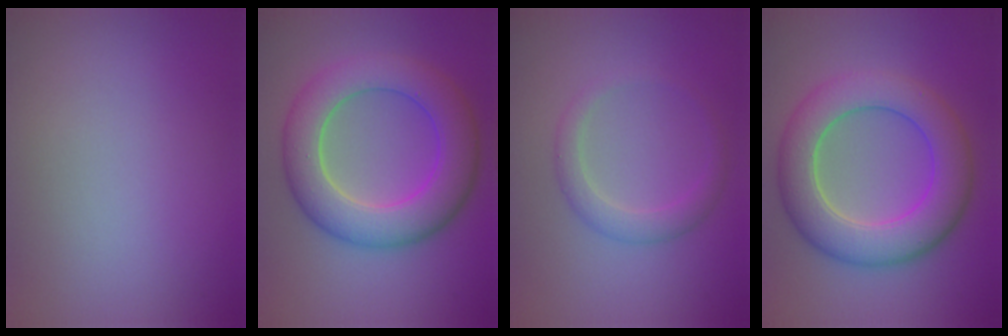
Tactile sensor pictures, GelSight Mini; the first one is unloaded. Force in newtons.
{"total": 7.5, "press": 7.5, "slide": 0.4}
{"total": 2.2, "press": 2.2, "slide": 0.2}
{"total": 7.6, "press": 7.6, "slide": 0.5}